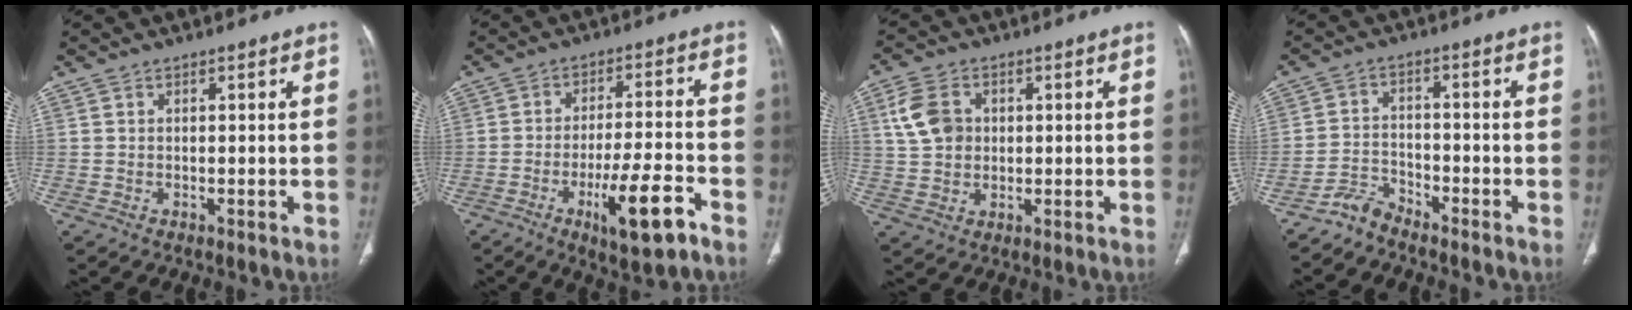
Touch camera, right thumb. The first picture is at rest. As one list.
[{"total": 11.6, "force": [-5.9, 2.7, 9.6], "torque": [-0.161, 0.027, -0.089]}, {"total": 7.6, "force": [1.8, 5.9, 4.5], "torque": [-0.076, 0.002, 0.033]}, {"total": 3.8, "force": [-3.7, 0.9, 0.2], "torque": [-0.002, 0.020, -0.075]}]